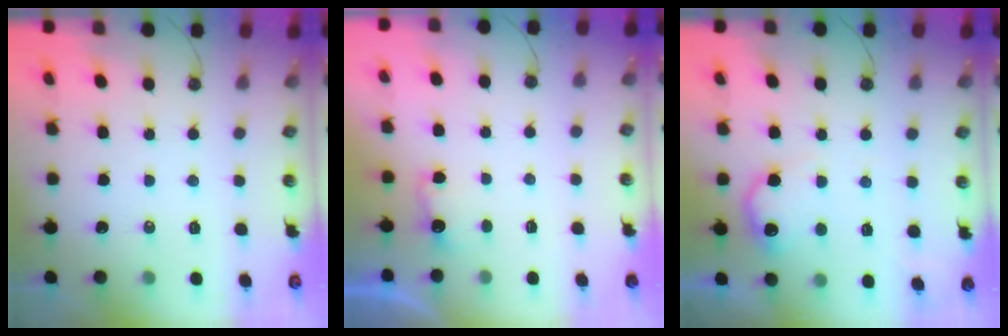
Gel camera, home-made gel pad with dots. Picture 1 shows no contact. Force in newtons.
{"total": 2.7, "press": 2.5, "slide": 0.9}
{"total": 11.2, "press": 11.2, "slide": 0.4}